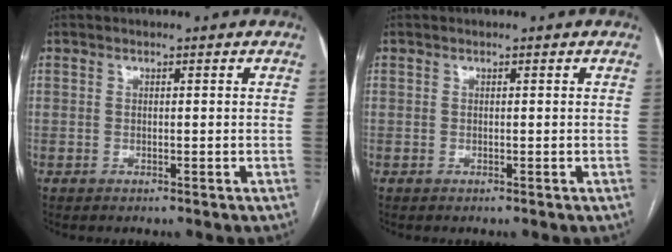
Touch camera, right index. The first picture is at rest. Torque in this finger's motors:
{"motor_torque": [0.00, 0.00, 0.00, 0.00]}